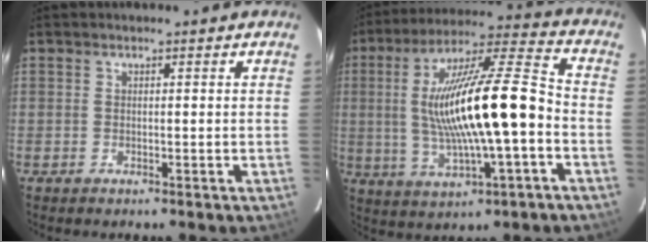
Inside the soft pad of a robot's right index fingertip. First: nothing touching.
{"total": 20.0, "force": [-2.0, 3.4, 19.6], "torque": [-0.357, 0.007, -0.026]}